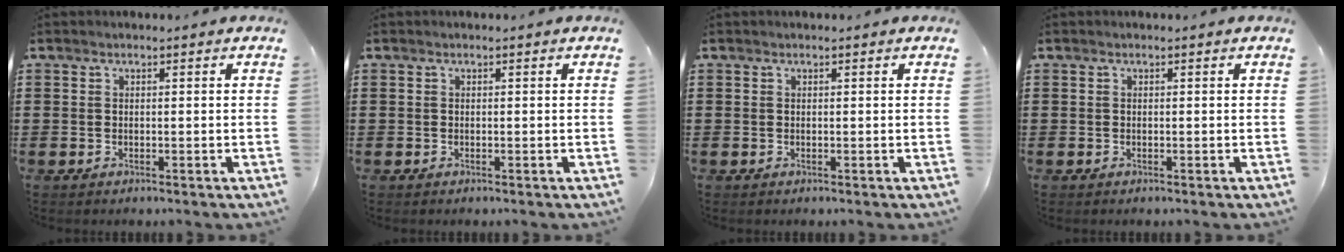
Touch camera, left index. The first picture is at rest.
{"total": 0.0}
{"total": 0.0}
{"total": 0.0}